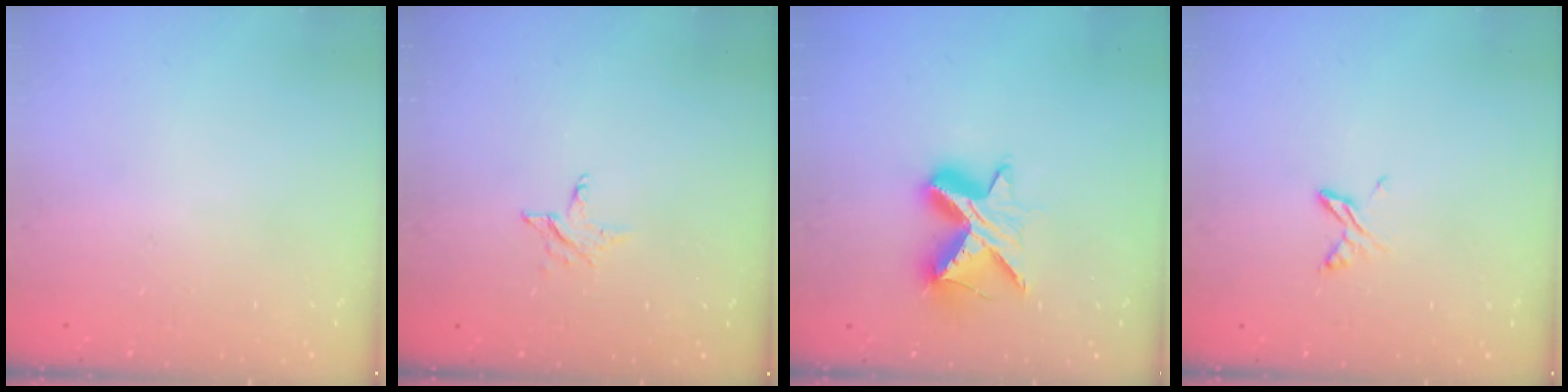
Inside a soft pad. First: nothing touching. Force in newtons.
{"total": 2.4, "press": 2.4, "slide": 0.1}
{"total": 10.6, "press": 10.6, "slide": 0.7}
{"total": 5.1, "press": 5.1, "slide": 0.6}